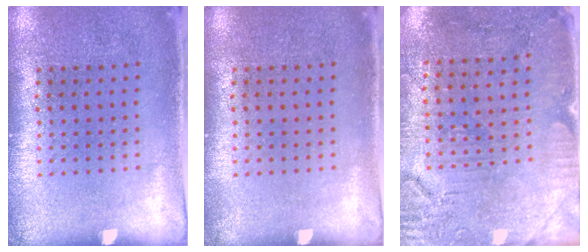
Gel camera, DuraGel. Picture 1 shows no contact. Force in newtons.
{"total": 0.0}
{"total": 2.9, "press": 2.7, "slide": 1.1}